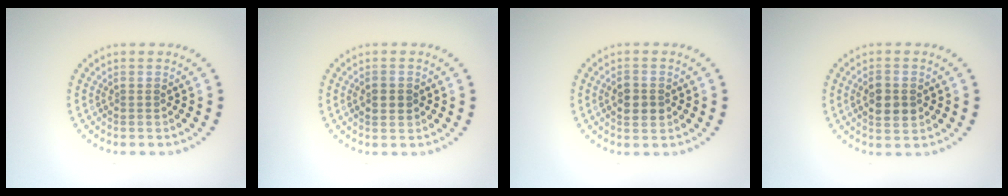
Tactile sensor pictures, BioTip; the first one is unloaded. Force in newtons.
{"total": 1.6, "press": 1.6, "slide": 0.1}
{"total": 2.7, "press": 2.7, "slide": 0.1}
{"total": 2.8, "press": 2.7, "slide": 0.3}